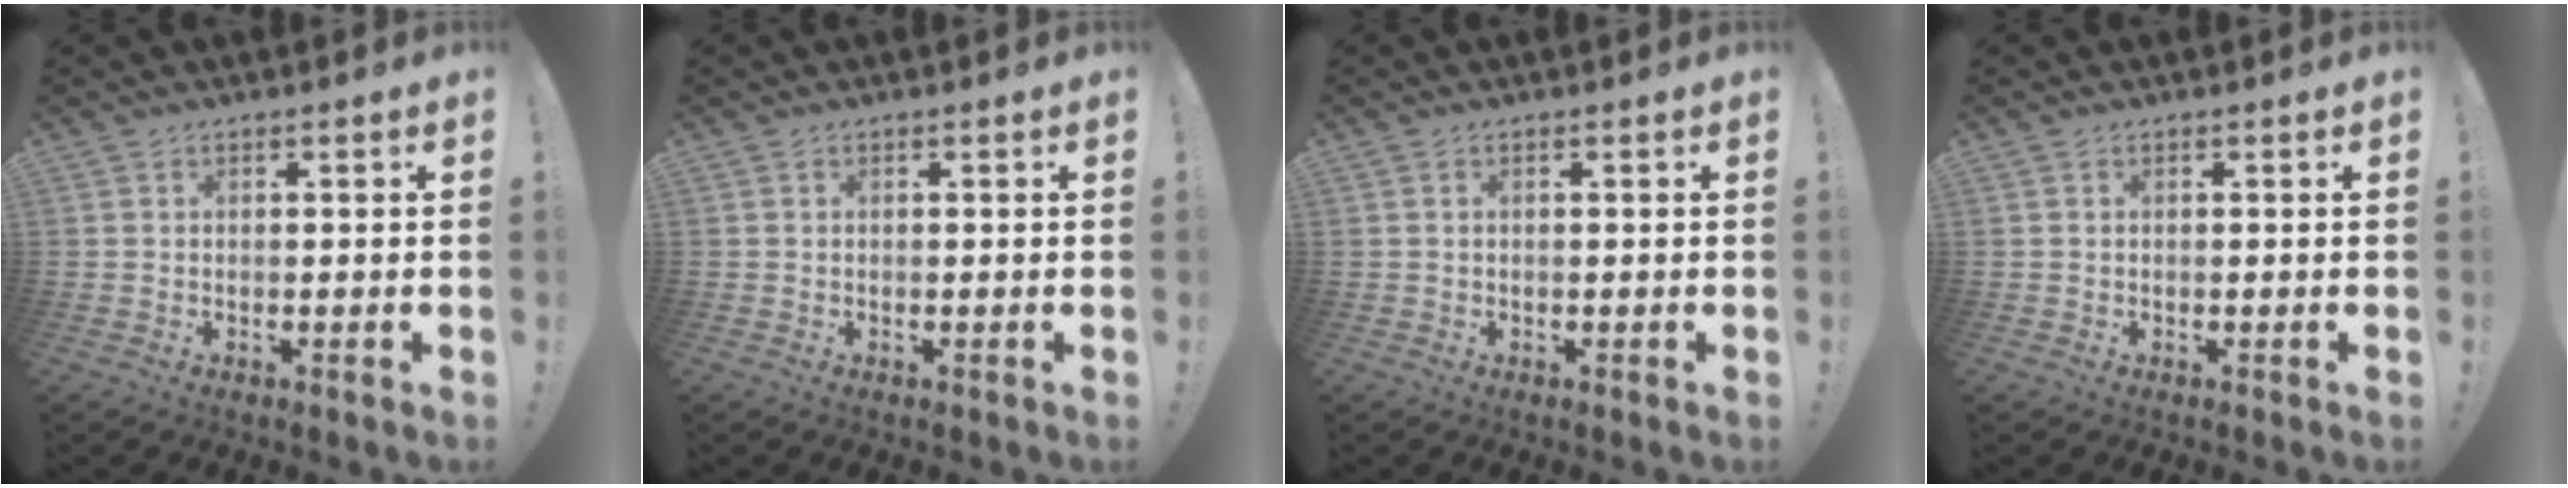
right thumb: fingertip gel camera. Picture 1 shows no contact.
{"total": 0.0}
{"total": 0.6, "force": [0.0, 0.0, 0.6], "torque": [-0.014, 0.001, 0.000]}
{"total": 0.0}